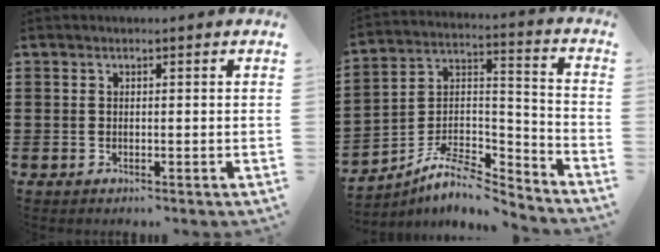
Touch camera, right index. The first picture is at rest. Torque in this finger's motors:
{"motor_torque": [-0.05, 0.18, 0.11, 0.01]}